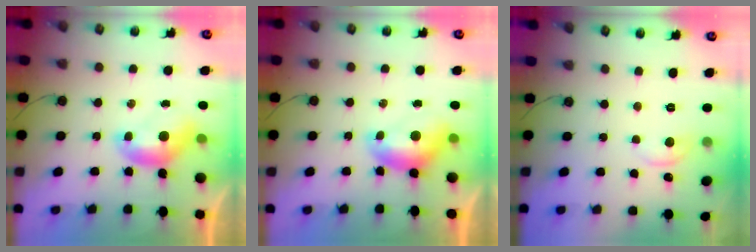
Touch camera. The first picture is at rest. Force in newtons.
{"total": 0.0}
{"total": 1.3, "press": 1.2, "slide": 0.2}